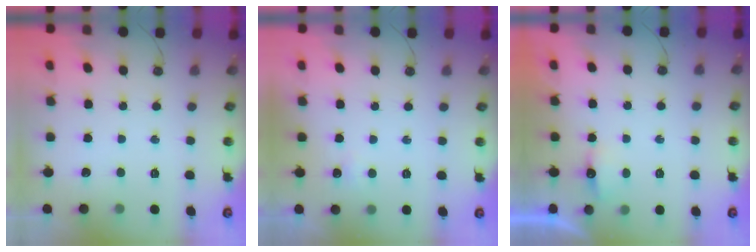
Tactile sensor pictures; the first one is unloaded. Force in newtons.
{"total": 2.7, "press": 2.7, "slide": 0.6}
{"total": 3.9, "press": 3.8, "slide": 0.7}